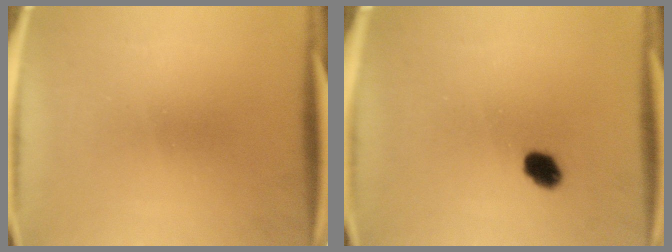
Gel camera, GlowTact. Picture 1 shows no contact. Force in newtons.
{"total": 4.0}